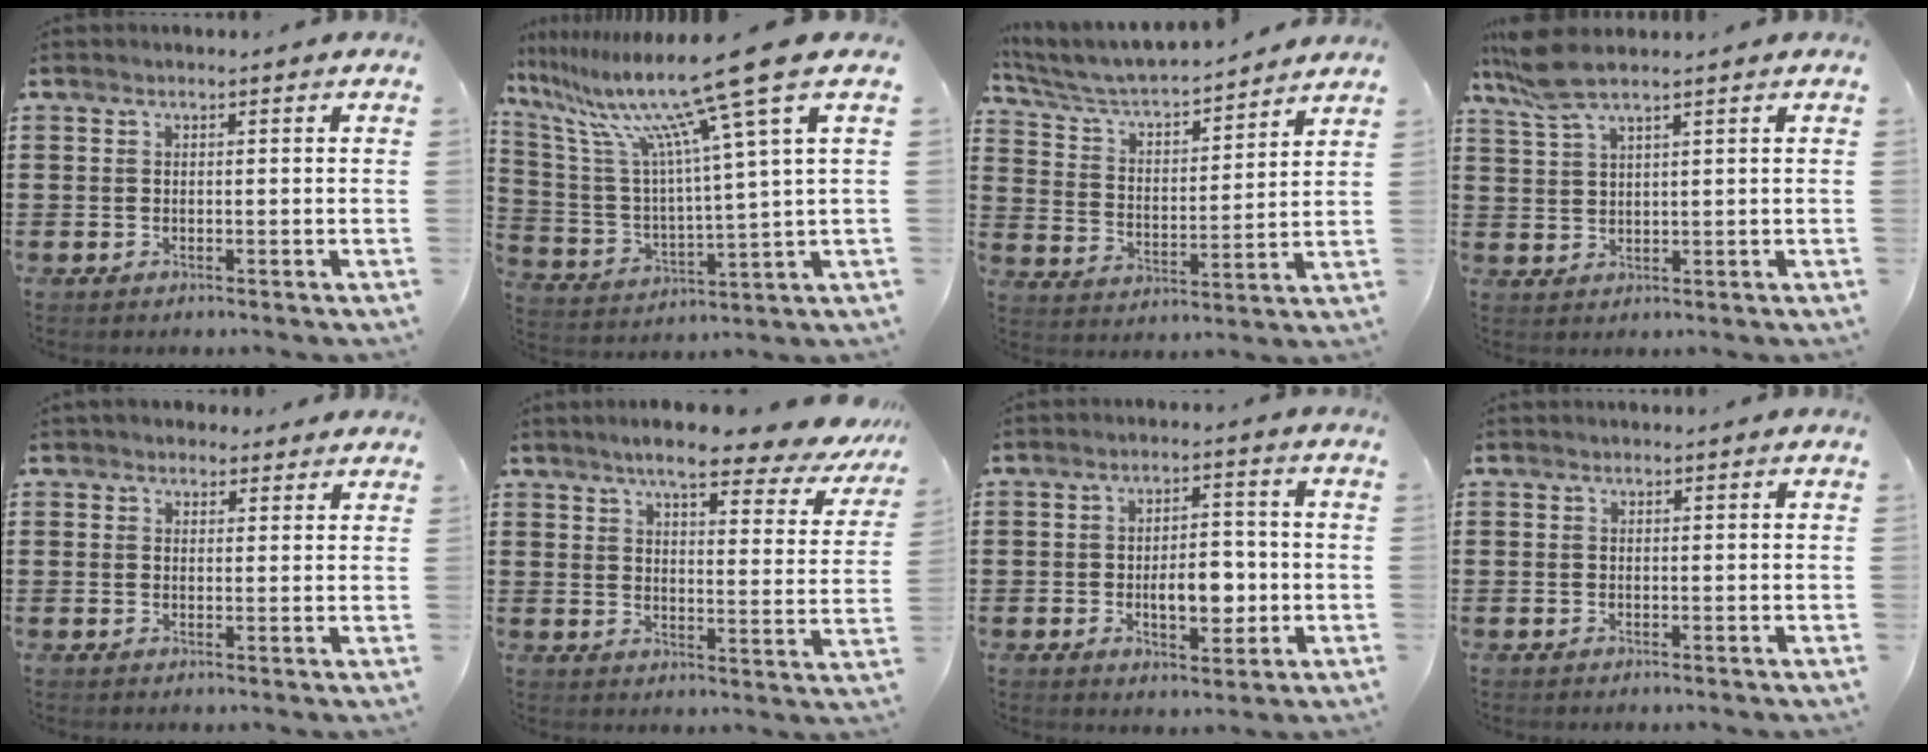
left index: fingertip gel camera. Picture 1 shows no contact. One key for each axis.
{"total": 16.4, "fx": 11.5, "fy": -0.5, "fz": 11.6, "tx": -0.260, "ty": -0.070, "tz": 0.179}
{"total": 5.0, "fx": 4.7, "fy": 0.6, "fz": 1.6, "tx": -0.055, "ty": -0.037, "tz": 0.072}
{"total": 5.3, "fx": 4.0, "fy": 0.5, "fz": 3.4, "tx": -0.077, "ty": -0.003, "tz": 0.074}
{"total": 2.5, "fx": 2.2, "fy": 1.2, "fz": 0.3, "tx": -0.011, "ty": 0.003, "tz": 0.041}
{"total": 7.8, "fx": 6.6, "fy": 0.7, "fz": 4.1, "tx": -0.088, "ty": -0.036, "tz": 0.111}
{"total": 6.8, "fx": -1.2, "fy": 3.6, "fz": 5.6, "tx": -0.077, "ty": -0.001, "tz": -0.027}
{"total": 0.0}